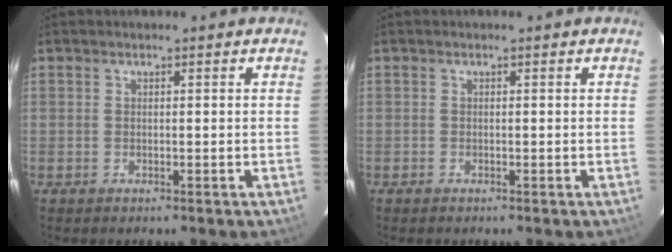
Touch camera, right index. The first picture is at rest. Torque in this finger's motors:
{"motor_torque": [0.00, 0.00, 0.00, 0.00]}